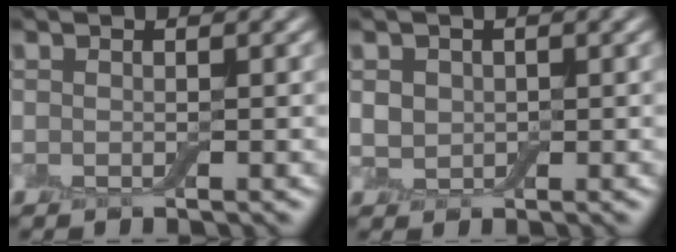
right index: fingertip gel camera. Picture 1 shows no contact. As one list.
[{"total": 1.8, "force": [0.4, 1.6, 0.9], "torque": [-0.017, -0.002, 0.008]}]